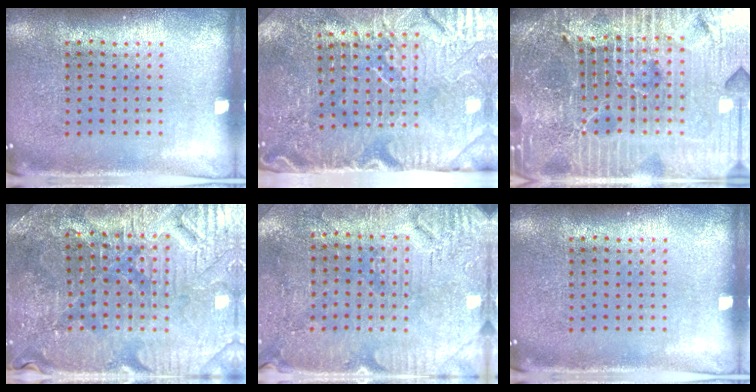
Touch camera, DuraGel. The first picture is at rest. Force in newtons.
{"total": 5.1, "press": 4.5, "slide": 2.5}
{"total": 7.3, "press": 6.3, "slide": 3.7}
{"total": 3.6, "press": 3.6, "slide": 0.5}
{"total": 3.0, "press": 2.9, "slide": 1.0}
{"total": 0.0}